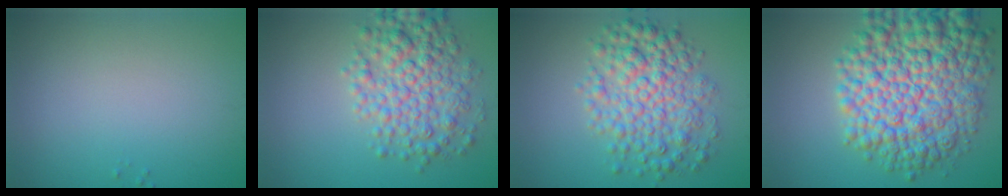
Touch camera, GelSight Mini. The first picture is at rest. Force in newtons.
{"total": 5.8, "press": 5.8, "slide": 0.0}
{"total": 6.4, "press": 6.4, "slide": 0.1}
{"total": 12.2, "press": 12.2, "slide": 0.3}